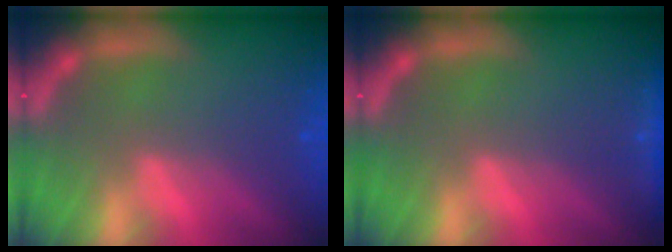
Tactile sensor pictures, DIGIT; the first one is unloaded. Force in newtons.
{"total": 1.4}